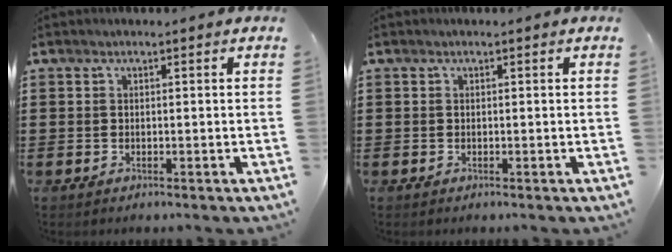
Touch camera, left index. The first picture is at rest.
{"total": 0.0}